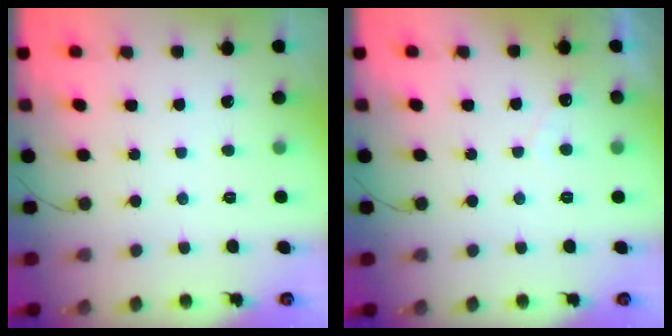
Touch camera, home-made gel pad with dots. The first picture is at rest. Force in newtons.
{"total": 3.0, "press": 3.0, "slide": 0.1}